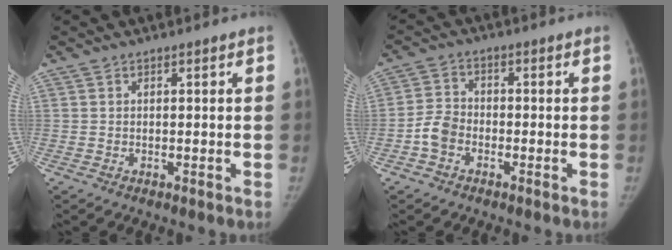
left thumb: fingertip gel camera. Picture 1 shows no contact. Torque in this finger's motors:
{"motor_torque": [-0.64, 0.67, 0.08, -0.08, -0.01]}